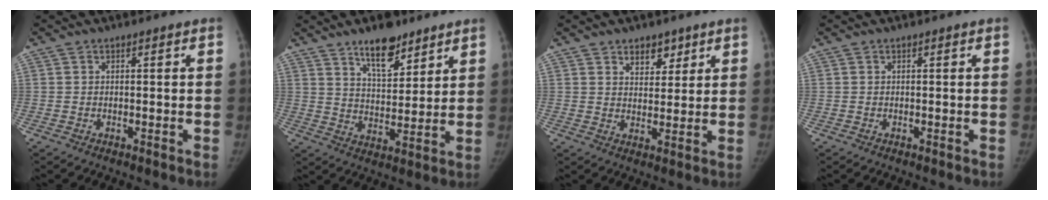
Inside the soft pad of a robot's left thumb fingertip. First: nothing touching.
{"total": 10.0, "force": [7.1, 4.3, 5.7], "torque": [-0.060, -0.049, 0.119]}
{"total": 5.1, "force": [3.2, 3.1, 2.4], "torque": [-0.007, -0.021, 0.052]}
{"total": 0.0}